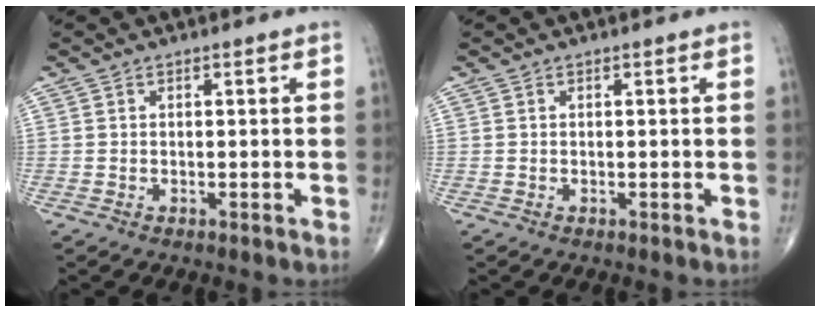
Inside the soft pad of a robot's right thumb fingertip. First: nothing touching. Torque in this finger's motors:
{"motor_torque": [0.00, 0.00, 0.00, 0.00, 0.00]}